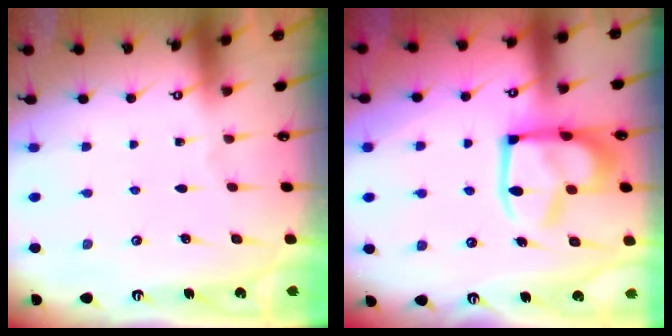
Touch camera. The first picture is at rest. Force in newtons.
{"total": 14.1, "press": 14.0, "slide": 1.4}